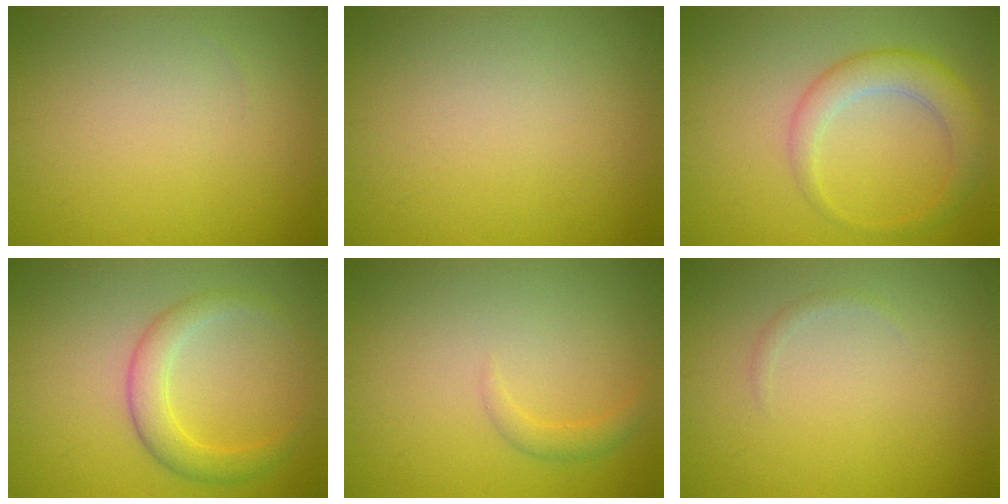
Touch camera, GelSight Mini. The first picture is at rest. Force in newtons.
{"total": 0.0}
{"total": 3.7, "press": 3.7, "slide": 0.2}
{"total": 3.2, "press": 3.2, "slide": 0.2}
{"total": 1.1, "press": 1.1, "slide": 0.1}
{"total": 0.7, "press": 0.7, "slide": 0.0}